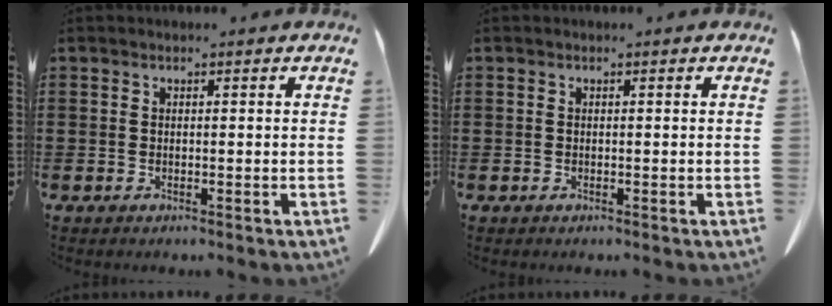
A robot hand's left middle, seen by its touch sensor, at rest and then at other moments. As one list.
[{"total": 0.0}]